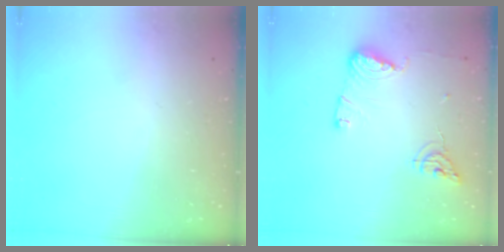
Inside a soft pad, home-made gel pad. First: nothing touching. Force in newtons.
{"total": 10.1, "press": 10.1, "slide": 0.8}